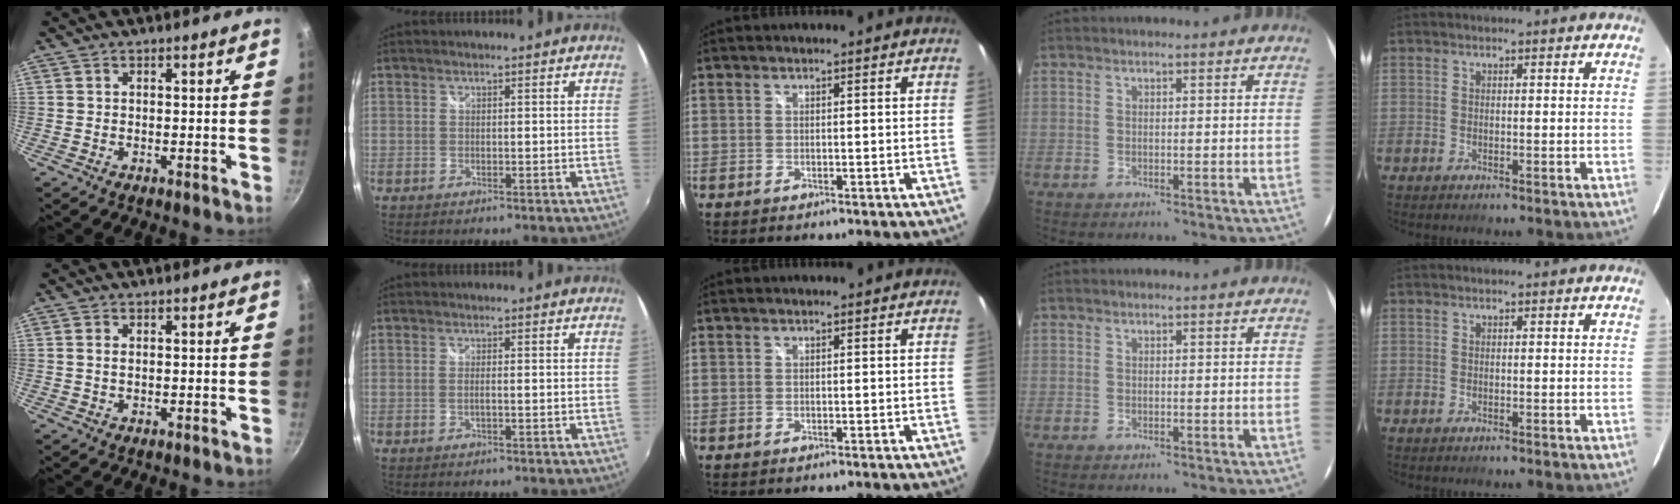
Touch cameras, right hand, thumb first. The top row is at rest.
{"thumb": {"total": 1.2, "force": [0.2, 0.7, 0.9], "torque": [-0.017, 0.001, 0.003]}, "index": {"total": 1.1, "force": [-0.3, 0.0, 1.1], "torque": [-0.021, 0.000, -0.006]}}